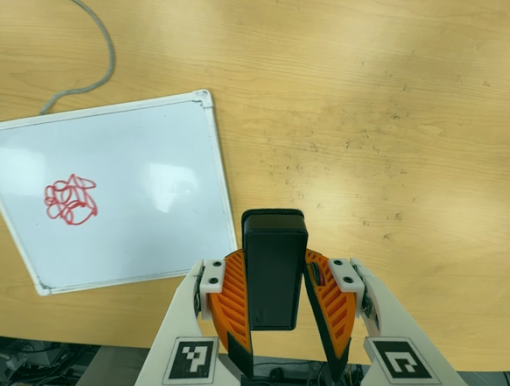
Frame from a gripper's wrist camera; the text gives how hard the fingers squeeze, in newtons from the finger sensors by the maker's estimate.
{"total": 5.9, "left": 5.0, "right": 6.8}